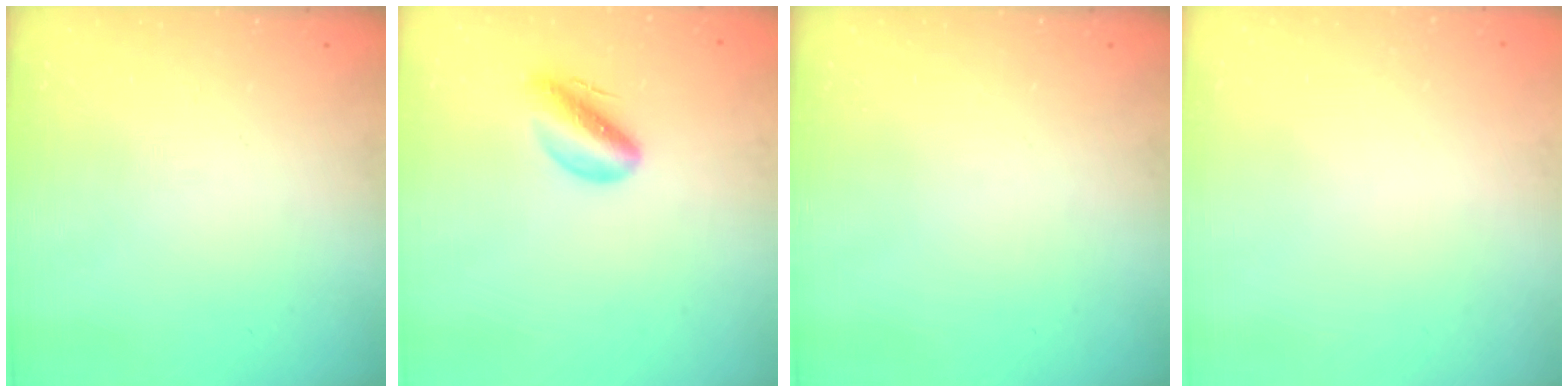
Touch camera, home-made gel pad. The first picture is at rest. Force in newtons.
{"total": 7.3, "press": 6.9, "slide": 2.3}
{"total": 0.0}
{"total": 2.2, "press": 2.2, "slide": 0.1}